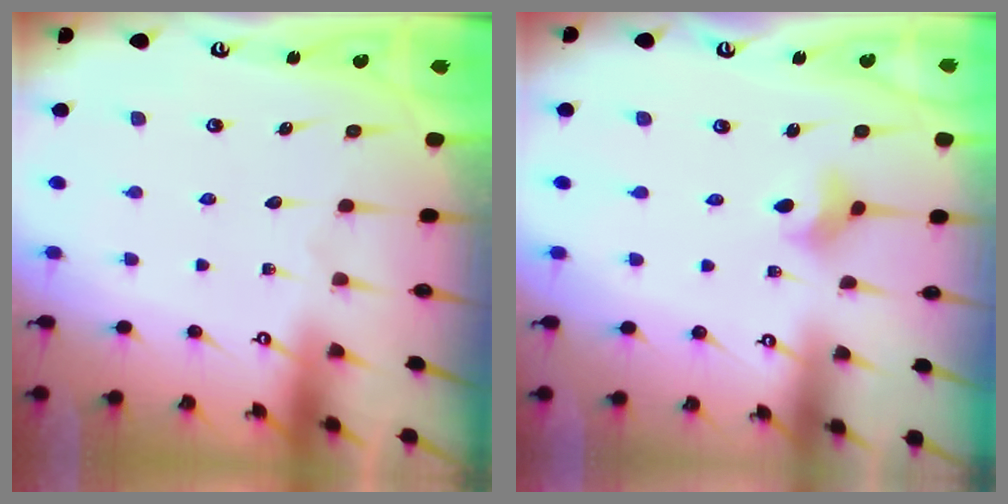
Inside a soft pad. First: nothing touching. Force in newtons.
{"total": 2.8, "press": 2.8, "slide": 0.1}